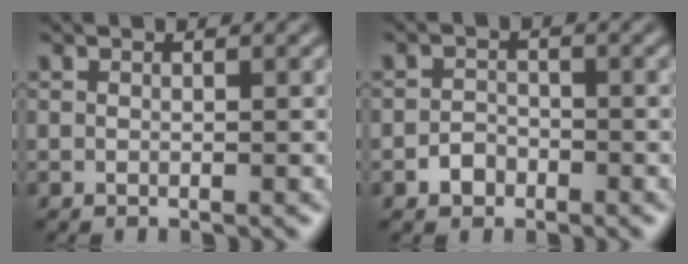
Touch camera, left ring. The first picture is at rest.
{"total": 1.8, "force": [-1.1, 1.3, 0.6], "torque": [-0.006, 0.004, -0.023]}